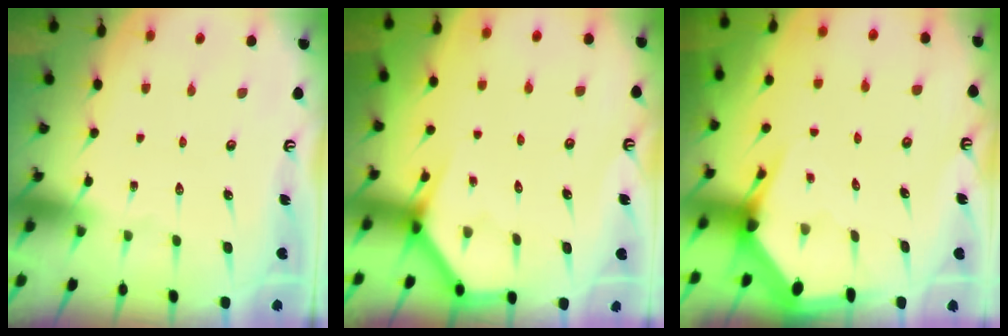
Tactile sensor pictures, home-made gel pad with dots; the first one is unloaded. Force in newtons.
{"total": 3.8, "press": 3.8, "slide": 0.3}
{"total": 4.4, "press": 4.3, "slide": 0.7}